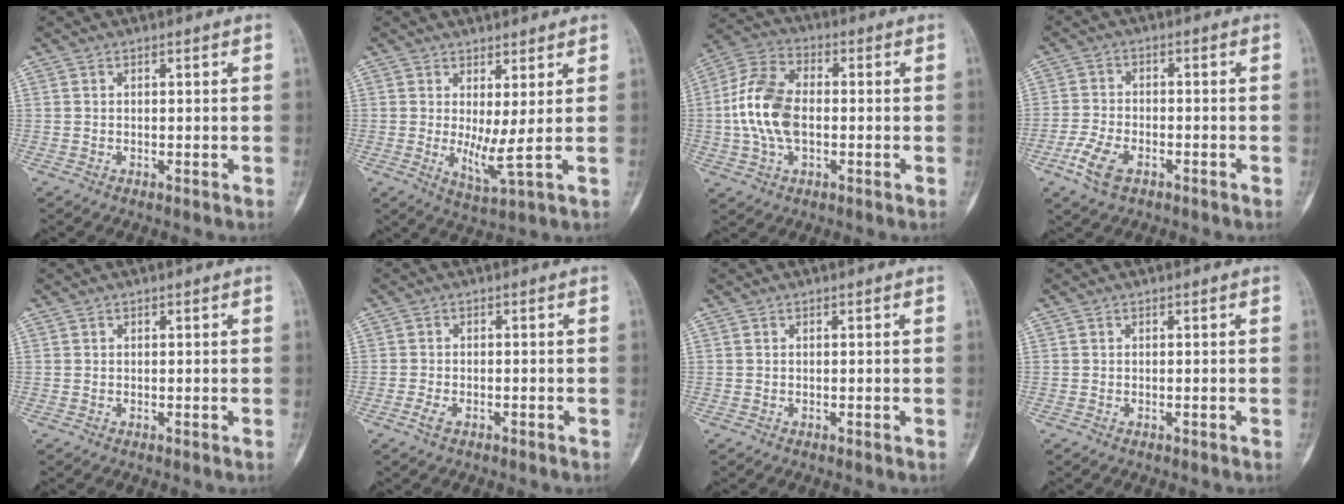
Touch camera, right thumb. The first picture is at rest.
{"total": 5.1, "force": [0.8, 0.6, 5.0], "torque": [-0.092, -0.024, 0.020]}
{"total": 12.8, "force": [-0.7, 7.8, 10.1], "torque": [-0.202, 0.024, -0.017]}
{"total": 6.5, "force": [-3.4, 3.4, 4.3], "torque": [-0.094, 0.011, -0.065]}
{"total": 0.0}
{"total": 2.0, "force": [-1.1, 1.0, 1.3], "torque": [-0.030, 0.004, -0.022]}
{"total": 0.0}
{"total": 0.0}